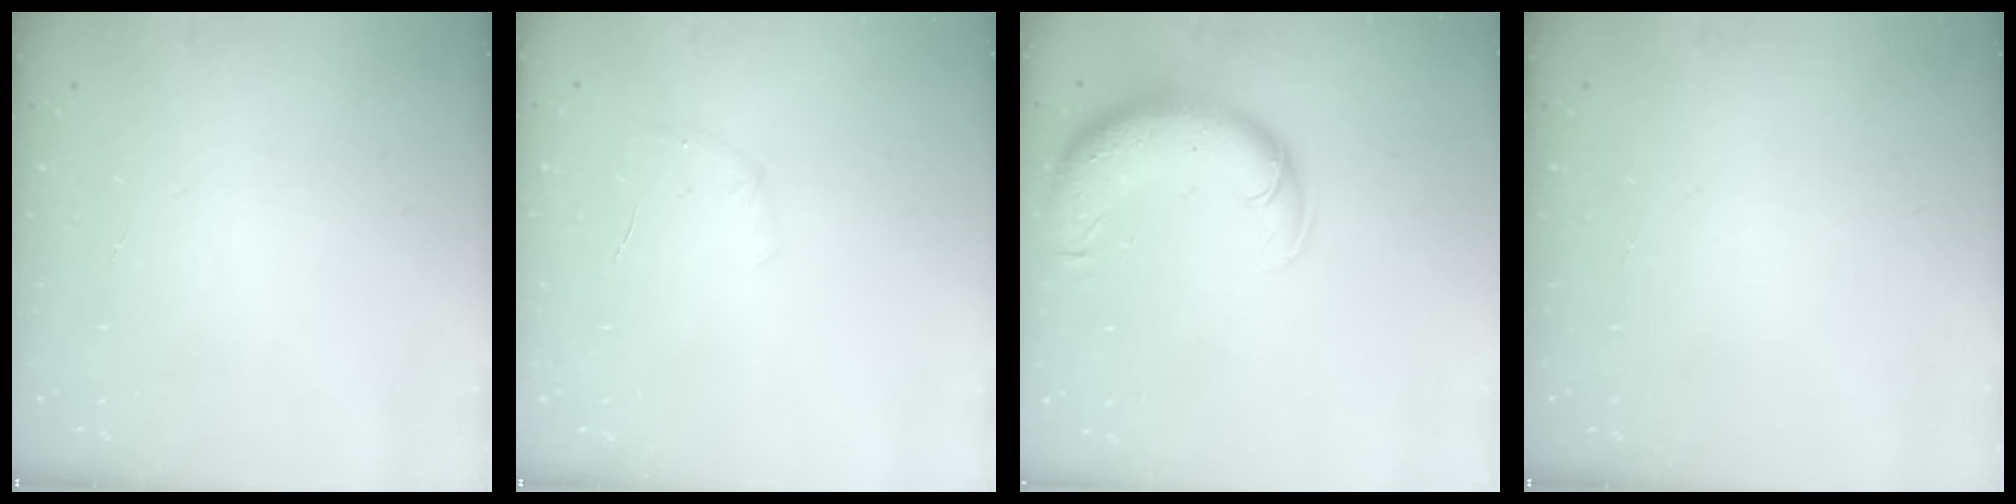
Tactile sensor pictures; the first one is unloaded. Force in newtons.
{"total": 3.8, "press": 3.6, "slide": 1.2}
{"total": 11.0, "press": 10.6, "slide": 2.8}
{"total": 0.0}